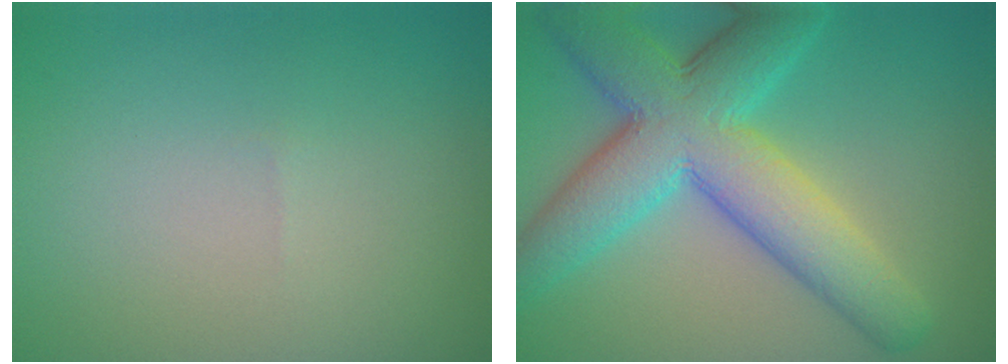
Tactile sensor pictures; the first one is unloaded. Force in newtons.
{"total": 9.8, "press": 9.8, "slide": 0.4}